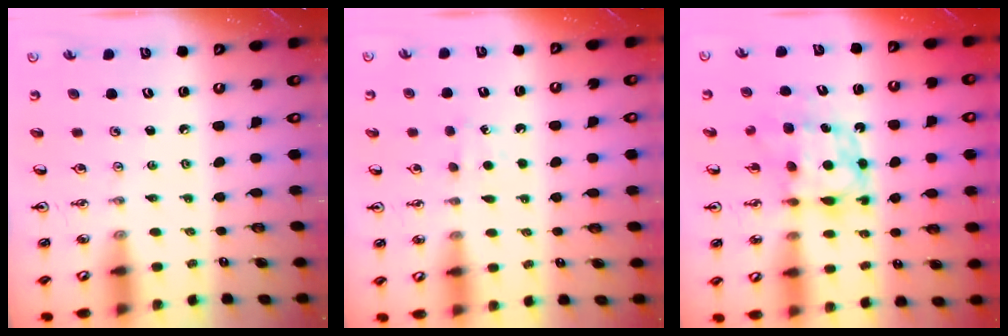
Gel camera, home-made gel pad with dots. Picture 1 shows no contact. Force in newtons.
{"total": 4.5, "press": 4.4, "slide": 0.5}
{"total": 6.9, "press": 6.9, "slide": 0.5}